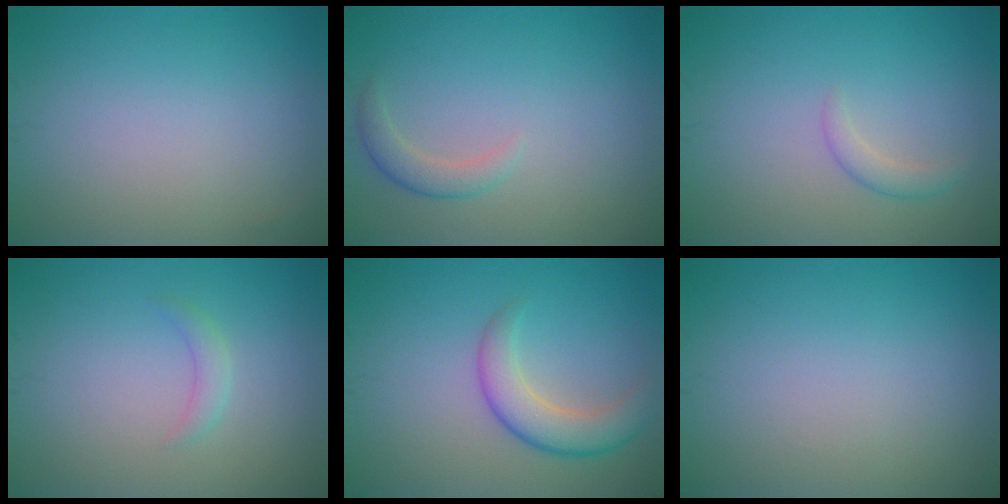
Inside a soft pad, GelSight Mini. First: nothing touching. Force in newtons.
{"total": 1.8, "press": 1.7, "slide": 0.2}
{"total": 1.4, "press": 1.3, "slide": 0.1}
{"total": 1.2, "press": 1.2, "slide": 0.1}
{"total": 4.0, "press": 4.0, "slide": 0.2}
{"total": 0.0}